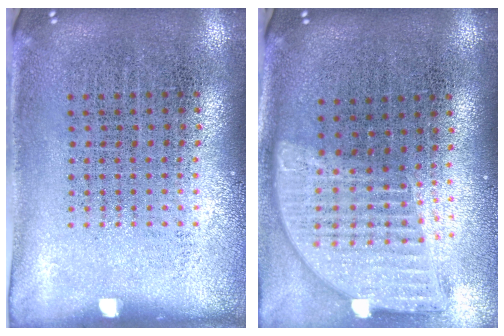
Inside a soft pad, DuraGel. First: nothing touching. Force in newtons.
{"total": 1.8, "press": 1.5, "slide": 1.0}